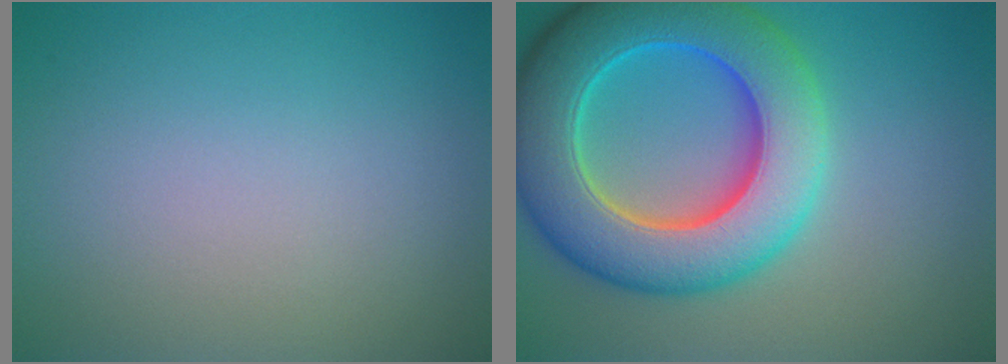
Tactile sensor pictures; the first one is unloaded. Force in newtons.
{"total": 11.6, "press": 11.6, "slide": 0.3}